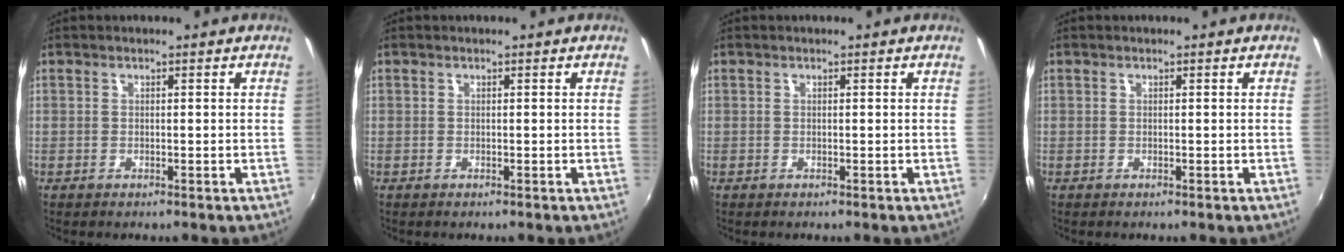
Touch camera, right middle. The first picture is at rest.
{"total": 0.0}
{"total": 0.0}
{"total": 0.0}